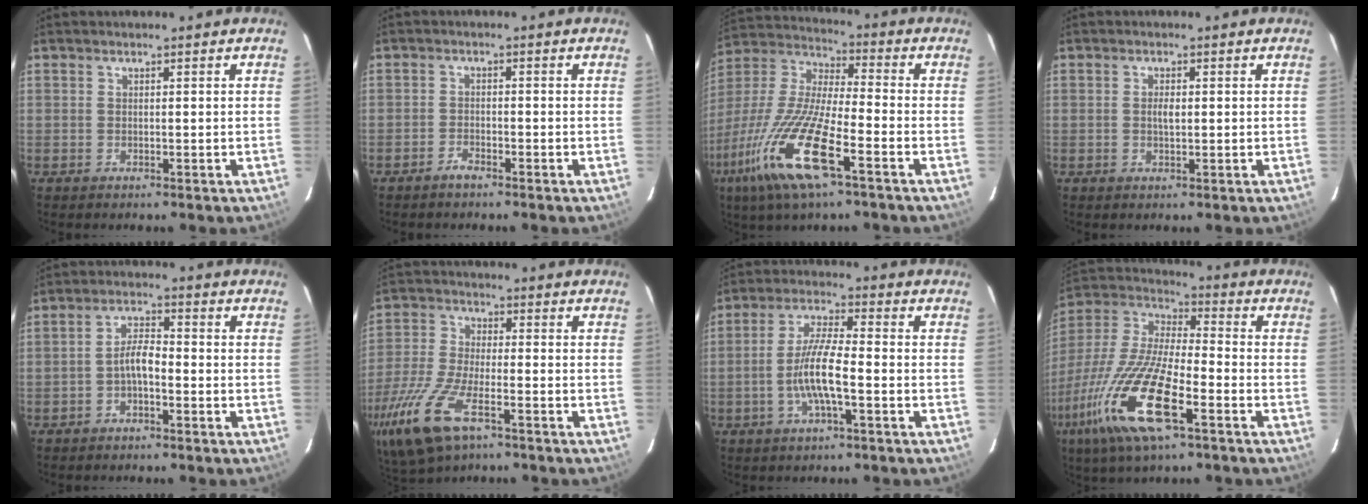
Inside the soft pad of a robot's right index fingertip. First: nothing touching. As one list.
[{"total": 1.9, "force": [-1.7, 0.6, 0.6], "torque": [-0.021, 0.003, -0.035]}, {"total": 19.7, "force": [-9.9, 3.6, 16.7], "torque": [-0.352, -0.040, -0.200]}, {"total": 1.9, "force": [0.1, 0.8, 1.7], "torque": [-0.031, 0.001, 0.002]}, {"total": 3.9, "force": [-1.8, 1.4, 3.2], "torque": [-0.064, 0.013, -0.034]}, {"total": 17.5, "force": [-9.7, 6.7, 12.9], "torque": [-0.291, -0.047, -0.189]}, {"total": 10.6, "force": [-3.2, 1.6, 9.9], "torque": [-0.205, 0.001, -0.063]}, {"total": 21.3, "force": [-10.3, 5.0, 17.9], "torque": [-0.372, -0.046, -0.206]}]